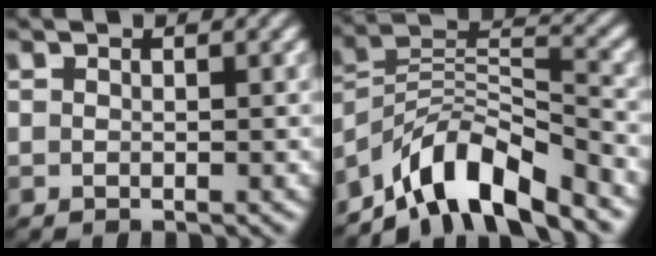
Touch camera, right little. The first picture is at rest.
{"total": 10.7, "force": [-5.1, 6.6, 6.7], "torque": [-0.107, -0.029, -0.077]}